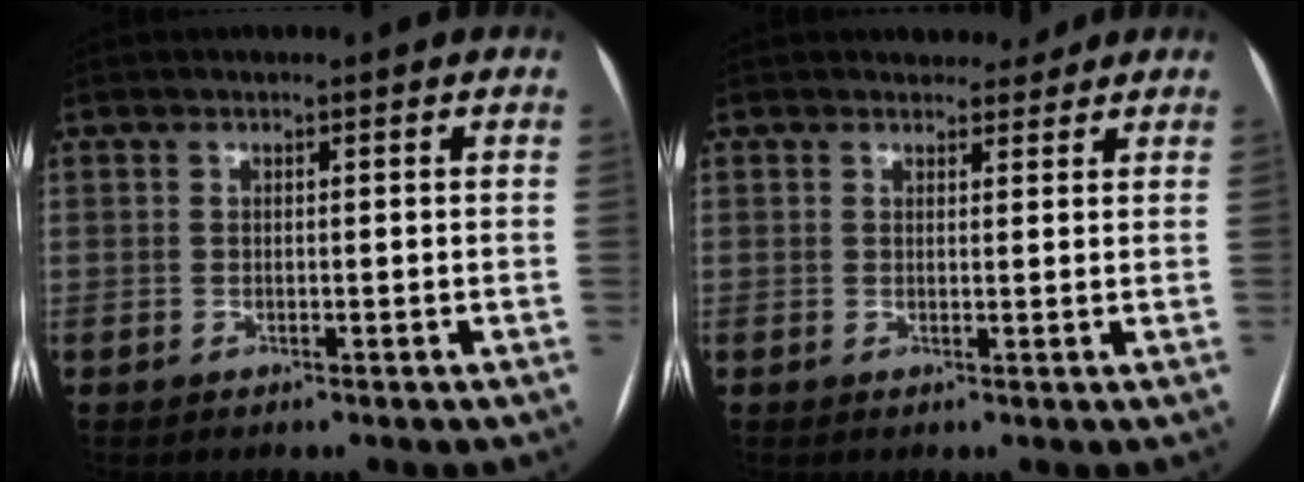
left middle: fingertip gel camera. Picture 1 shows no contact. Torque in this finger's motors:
{"motor_torque": [0.00, 0.00, 0.00, -0.01]}